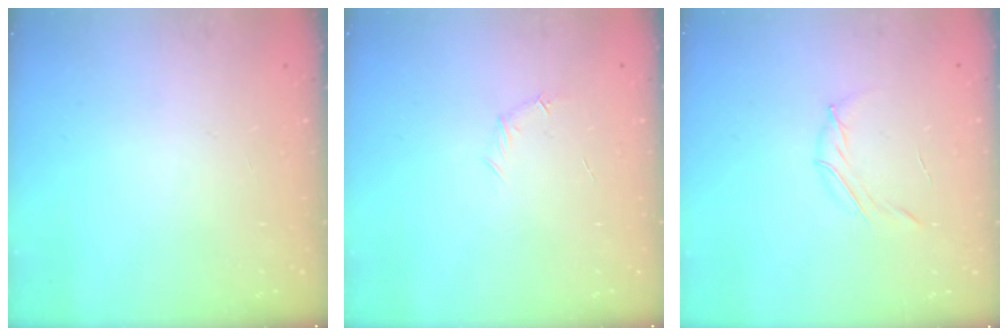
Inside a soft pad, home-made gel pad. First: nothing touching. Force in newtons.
{"total": 4.7, "press": 4.5, "slide": 1.4}
{"total": 4.0, "press": 3.9, "slide": 1.0}